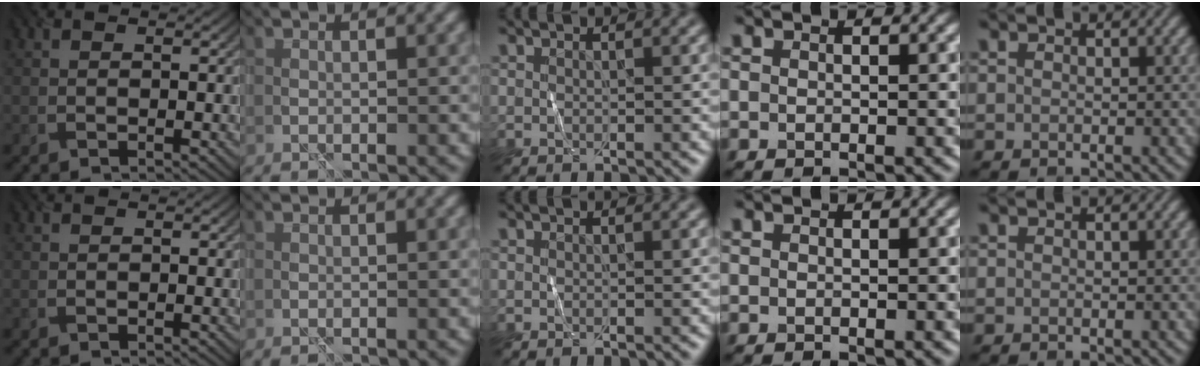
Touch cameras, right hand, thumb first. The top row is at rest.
{}